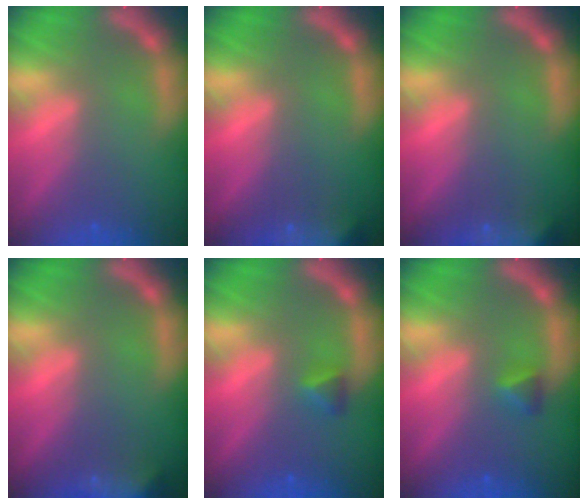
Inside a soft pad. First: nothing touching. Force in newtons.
{"total": 9.9}
{"total": 9.9}
{"total": 7.9}
{"total": 1.4}
{"total": 1.4}